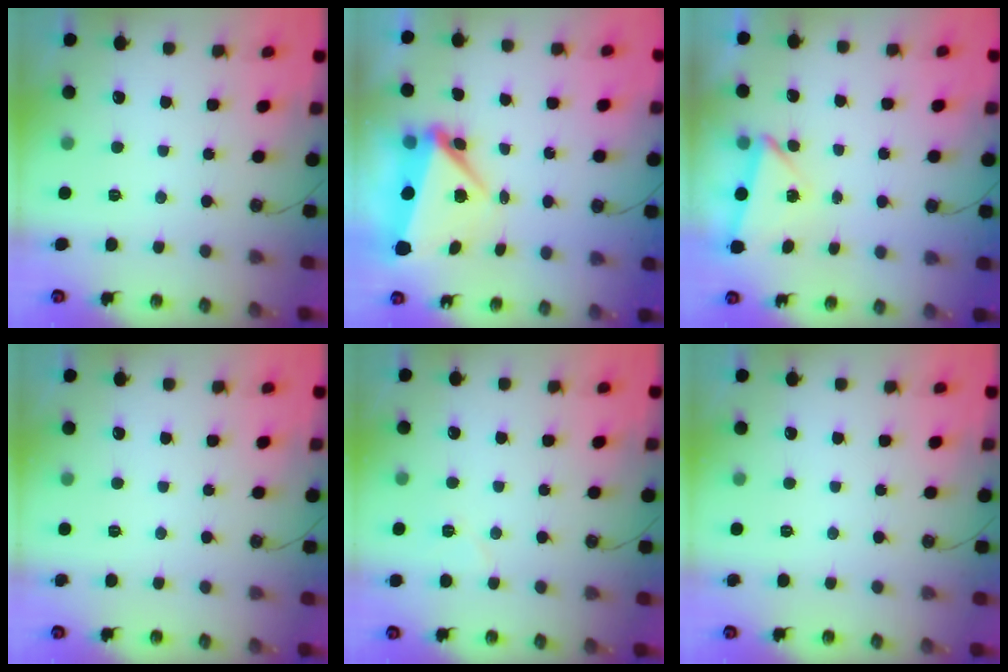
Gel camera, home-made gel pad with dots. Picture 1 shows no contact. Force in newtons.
{"total": 6.8, "press": 6.7, "slide": 0.9}
{"total": 2.7, "press": 0.8, "slide": 2.6}
{"total": 0.0}
{"total": 4.7, "press": 4.4, "slide": 1.6}
{"total": 0.0}